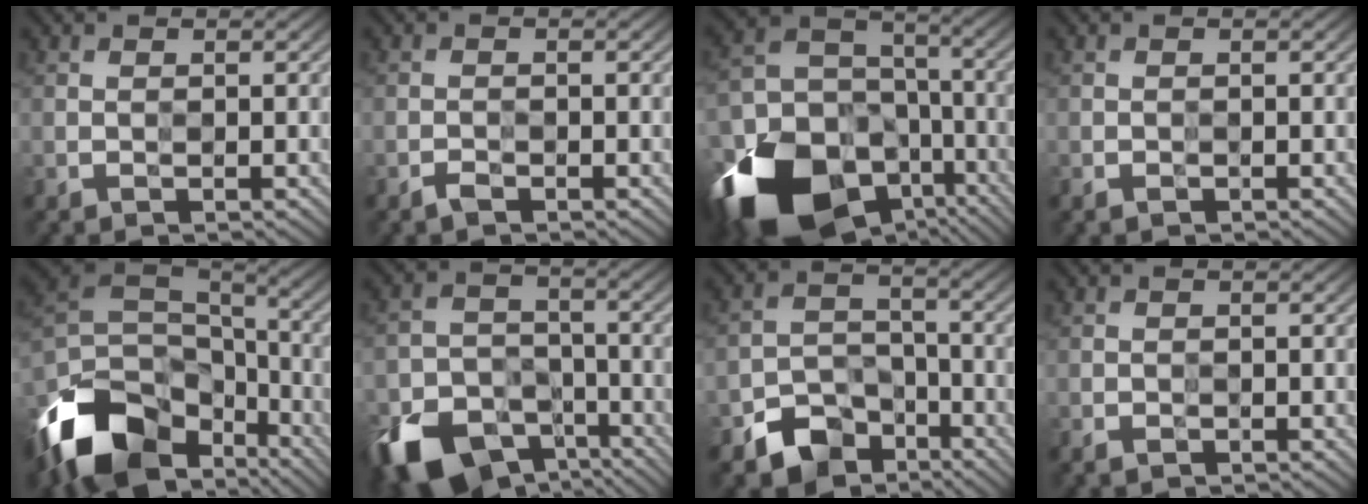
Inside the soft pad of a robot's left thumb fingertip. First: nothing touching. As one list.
[{"total": 0.9, "force": [-0.7, 0.3, 0.4], "torque": [-0.010, 0.000, -0.018]}, {"total": 21.6, "force": [-12.1, 14.4, 10.6], "torque": [-0.269, -0.057, -0.175]}, {"total": 0.6, "force": [-0.4, 0.3, 0.2], "torque": [-0.005, -0.001, -0.009]}, {"total": 16.1, "force": [-8.8, 10.0, 8.9], "torque": [-0.229, -0.029, -0.142]}, {"total": 13.4, "force": [-8.3, 8.1, 6.7], "torque": [-0.164, -0.033, -0.145]}, {"total": 8.0, "force": [-5.3, 5.1, 3.1], "torque": [-0.056, -0.012, -0.104]}, {"total": 0.9, "force": [-0.7, 0.5, 0.3], "torque": [-0.007, -0.002, -0.016]}]